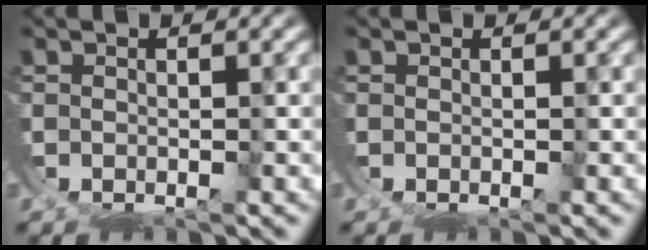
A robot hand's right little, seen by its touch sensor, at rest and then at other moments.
{"total": 0.0}